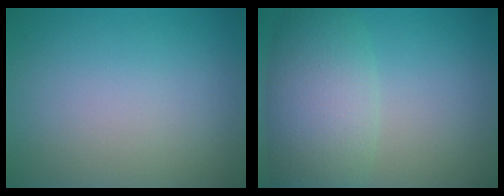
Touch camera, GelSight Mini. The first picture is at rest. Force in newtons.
{"total": 6.7, "press": 6.7, "slide": 0.4}